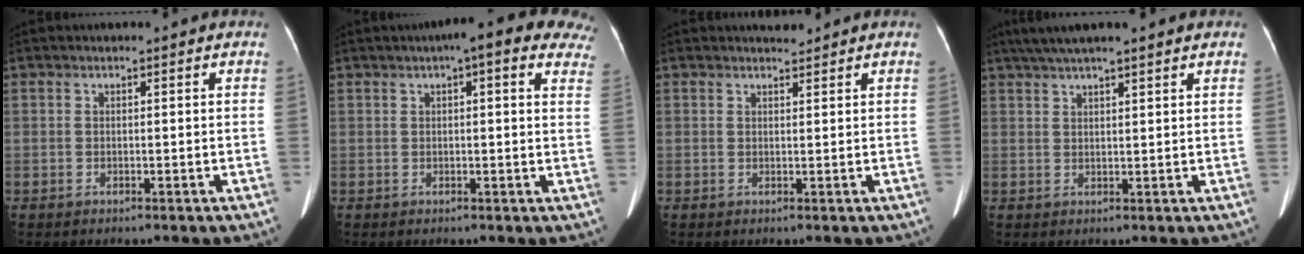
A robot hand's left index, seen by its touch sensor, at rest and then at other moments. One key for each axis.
{"total": 12.2, "fx": 8.4, "fy": 3.0, "fz": 8.4, "tx": -0.086, "ty": 0.022, "tz": 0.079}
{"total": 1.5, "fx": 1.4, "fy": 0.3, "fz": 0.1, "tx": -0.005, "ty": 0.000, "tz": 0.024}
{"total": 9.1, "fx": 7.4, "fy": 0.5, "fz": 5.3, "tx": -0.084, "ty": 0.044, "tz": 0.106}